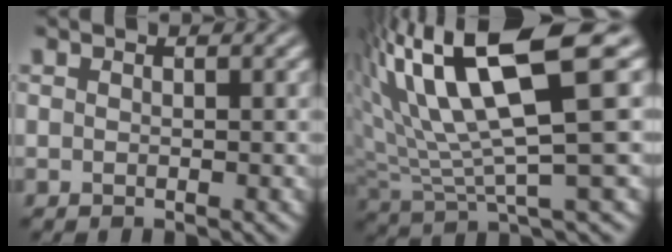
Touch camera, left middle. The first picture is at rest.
{"total": 12.8, "force": [5.3, 3.2, 11.2], "torque": [-0.212, 0.010, 0.105]}